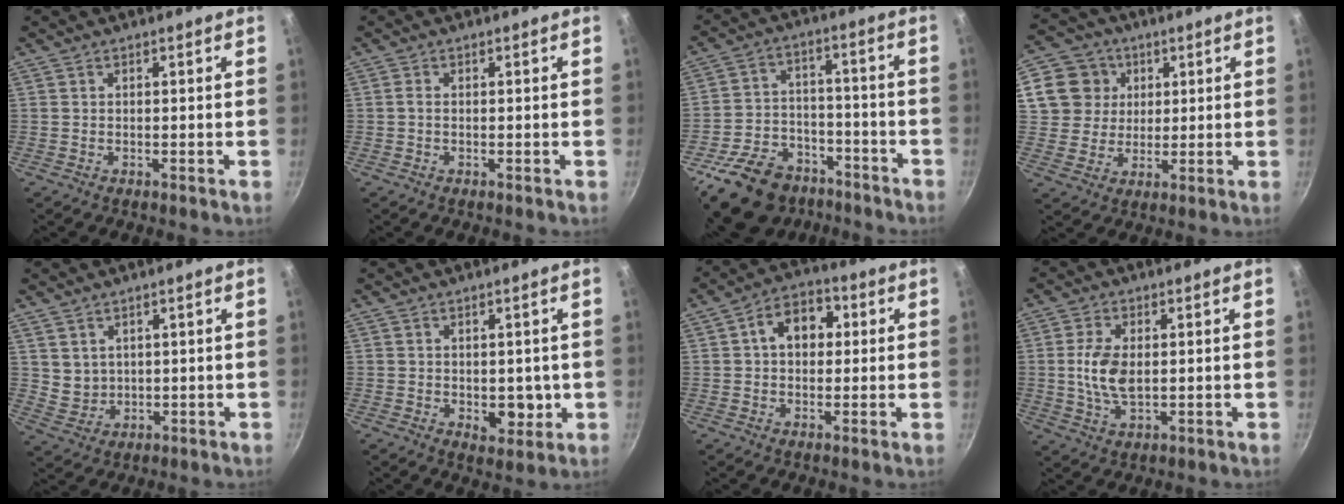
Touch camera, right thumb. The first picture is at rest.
{"total": 0.8, "force": [-0.1, 0.4, 0.7], "torque": [-0.017, 0.002, -0.003]}
{"total": 18.8, "force": [-13.2, 11.4, 7.1], "torque": [-0.108, 0.082, -0.204]}
{"total": 10.2, "force": [3.4, 9.2, 2.8], "torque": [-0.021, 0.002, 0.055]}
{"total": 3.9, "force": [1.6, 3.3, 1.3], "torque": [-0.004, -0.006, 0.043]}
{"total": 4.3, "force": [-0.4, 2.9, 3.1], "torque": [-0.017, -0.004, -0.003]}
{"total": 8.7, "force": [1.6, 6.3, 5.9], "torque": [-0.052, 0.017, 0.012]}
{"total": 7.5, "force": [0.4, 4.1, 6.2], "torque": [-0.125, -0.003, 0.008]}